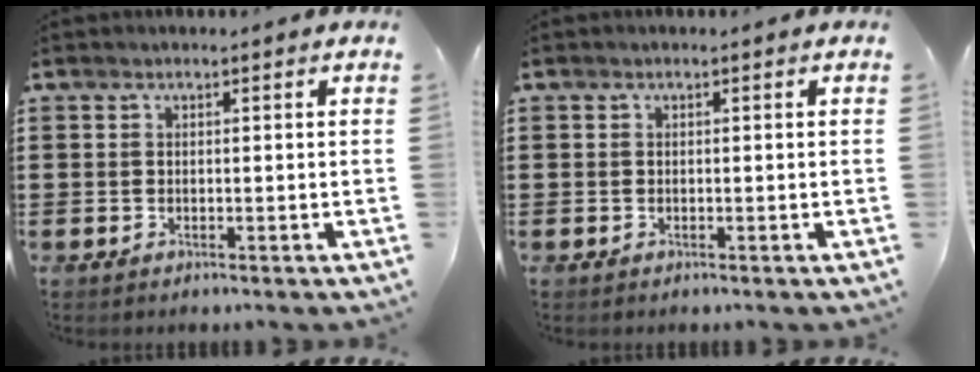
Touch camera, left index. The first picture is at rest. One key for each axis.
{"total": 0.0}